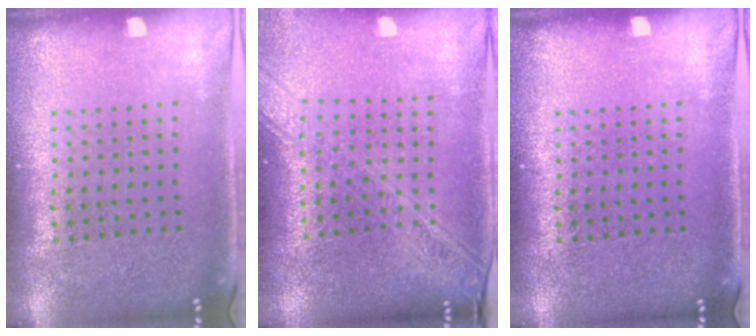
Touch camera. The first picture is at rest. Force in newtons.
{"total": 2.3, "press": 1.9, "slide": 1.2}
{"total": 0.0}